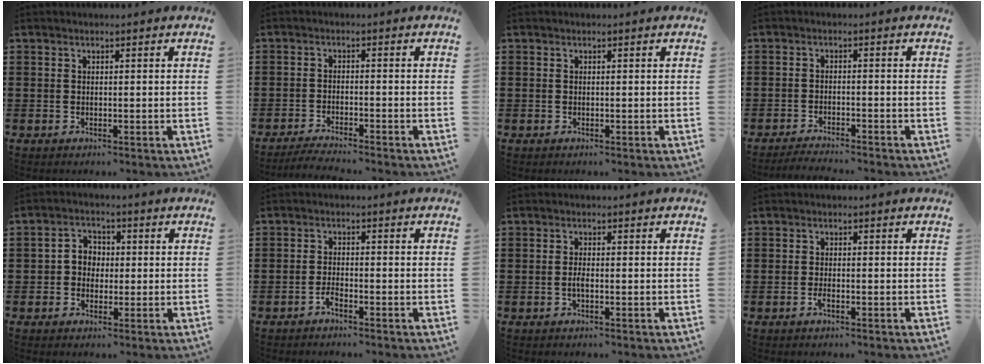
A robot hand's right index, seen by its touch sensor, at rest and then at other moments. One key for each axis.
{"total": 2.7, "fx": -2.6, "fy": -0.3, "fz": 0.4, "tx": -0.008, "ty": -0.002, "tz": -0.053}
{"total": 0.0}
{"total": 2.5, "fx": -2.5, "fy": -0.2, "fz": 0.1, "tx": -0.005, "ty": -0.002, "tz": -0.052}
{"total": 3.3, "fx": -0.7, "fy": 2.9, "fz": 1.4, "tx": -0.036, "ty": 0.012, "tz": -0.018}
{"total": 1.8, "fx": -1.6, "fy": 0.3, "fz": 0.8, "tx": -0.018, "ty": -0.001, "tz": -0.030}
{"total": 1.4, "fx": -0.5, "fy": 0.4, "fz": 1.3, "tx": -0.026, "ty": 0.000, "tz": -0.008}
{"total": 1.3, "fx": -0.8, "fy": 0.4, "fz": 1.0, "tx": -0.029, "ty": -0.008, "tz": -0.015}